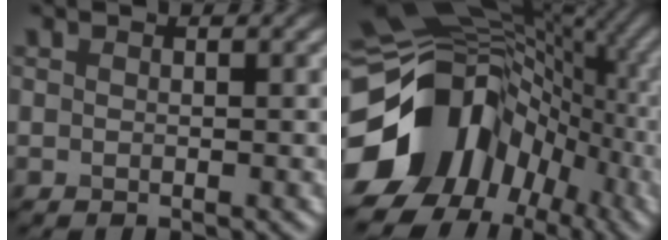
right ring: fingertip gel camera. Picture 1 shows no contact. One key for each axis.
{"total": 16.1, "fx": -3.9, "fy": 12.6, "fz": 9.2, "tx": -0.171, "ty": -0.008, "tz": -0.077}